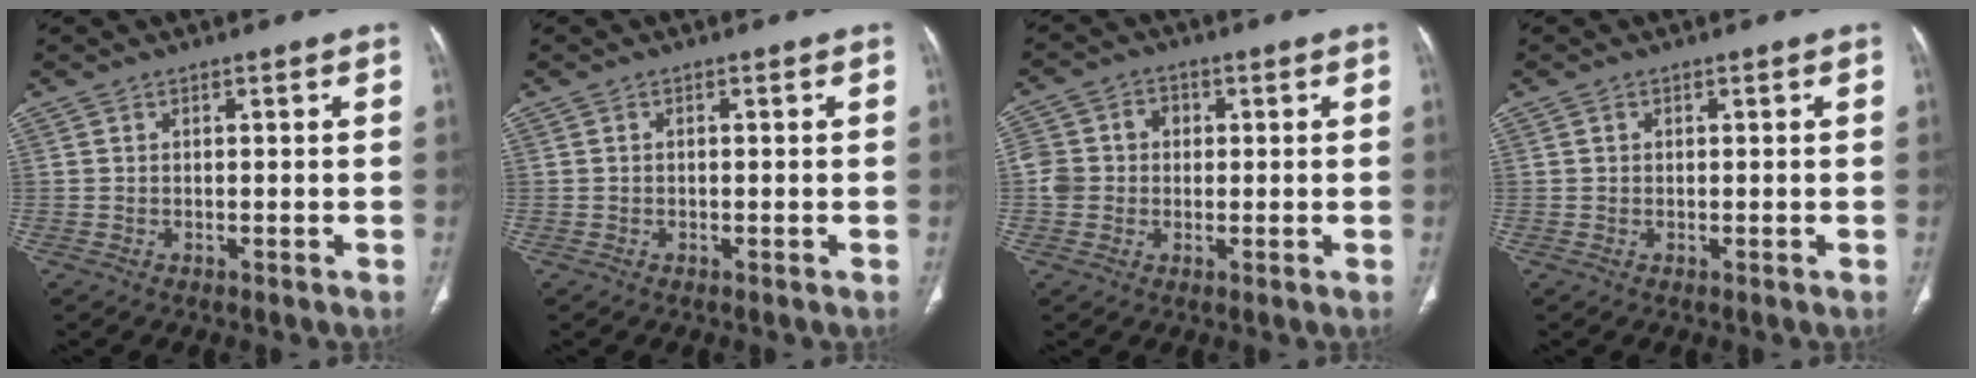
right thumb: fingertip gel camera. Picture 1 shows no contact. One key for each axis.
{"total": 0.0}
{"total": 6.7, "fx": 0.2, "fy": 6.1, "fz": 2.7, "tx": -0.036, "ty": 0.019, "tz": 0.000}
{"total": 0.6, "fx": 0.1, "fy": 0.5, "fz": 0.2, "tx": 0.001, "ty": 0.002, "tz": 0.003}